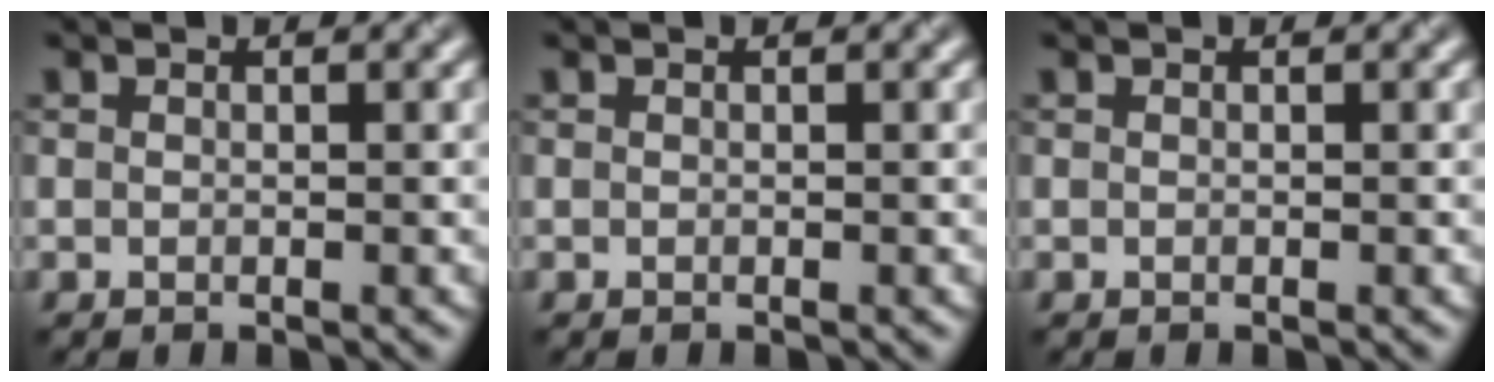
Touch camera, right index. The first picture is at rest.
{"total": 0.0}
{"total": 0.0}